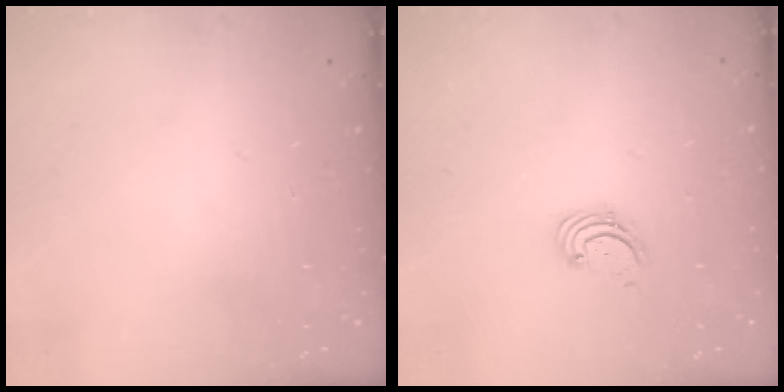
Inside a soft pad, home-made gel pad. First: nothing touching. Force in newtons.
{"total": 1.6, "press": 1.6, "slide": 0.2}